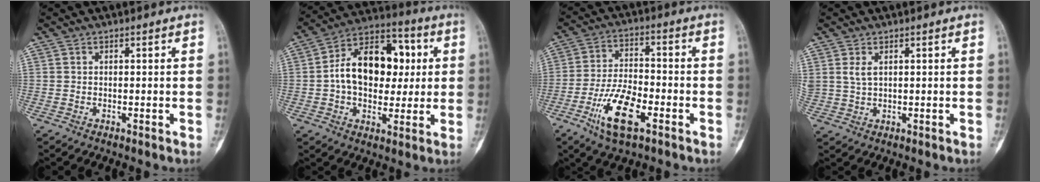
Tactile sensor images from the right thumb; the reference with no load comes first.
{"total": 17.7, "force": [1.5, 12.0, 13.0], "torque": [-0.167, 0.028, 0.018]}
{"total": 11.7, "force": [-5.4, 4.9, 9.2], "torque": [-0.177, 0.020, -0.097]}
{"total": 2.5, "force": [1.1, 1.3, 1.8], "torque": [-0.040, -0.002, 0.030]}